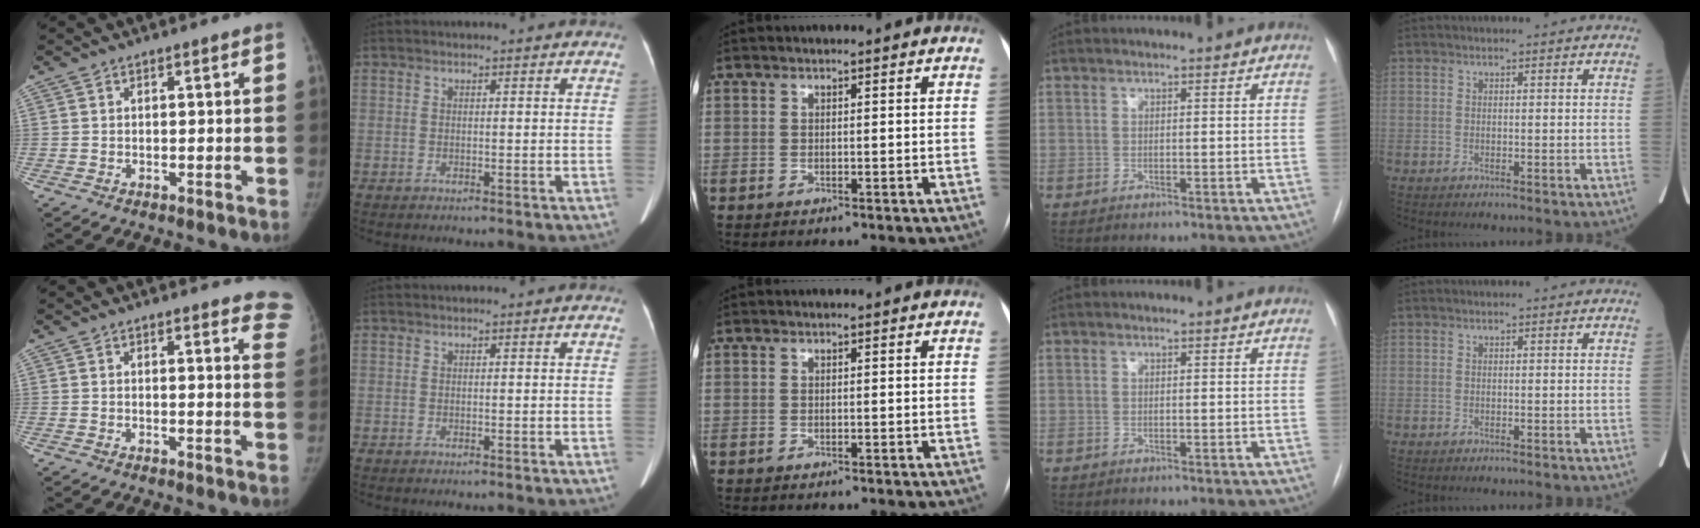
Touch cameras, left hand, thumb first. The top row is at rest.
{"thumb": {"total": 7.6, "force": [7.1, 2.0, 2.1], "torque": [0.020, -0.036, 0.044]}}